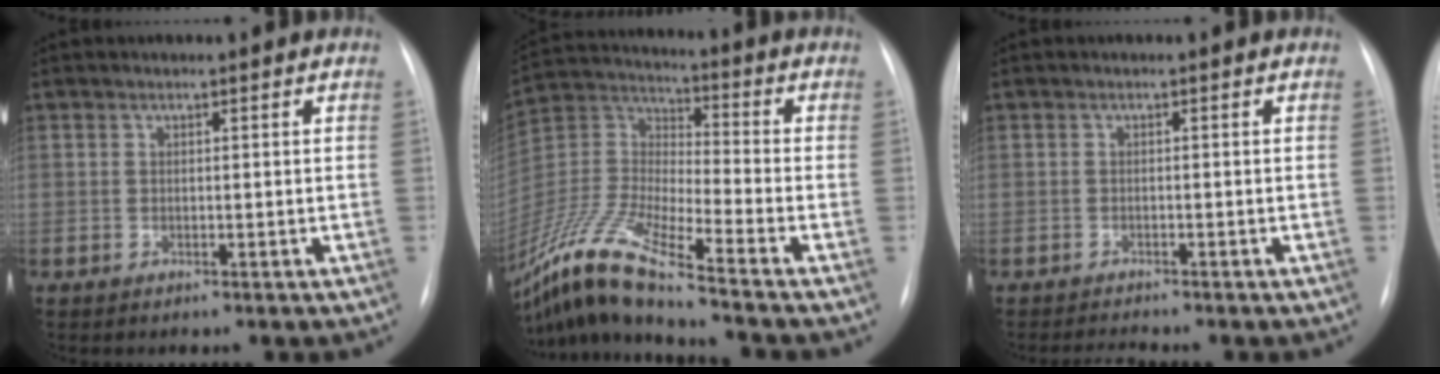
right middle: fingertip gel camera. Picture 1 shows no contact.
{"total": 16.4, "force": [-13.0, -0.5, 10.0], "torque": [-0.224, -0.016, -0.254]}
{"total": 1.6, "force": [-1.4, -0.7, 0.0], "torque": [-0.010, -0.013, -0.024]}